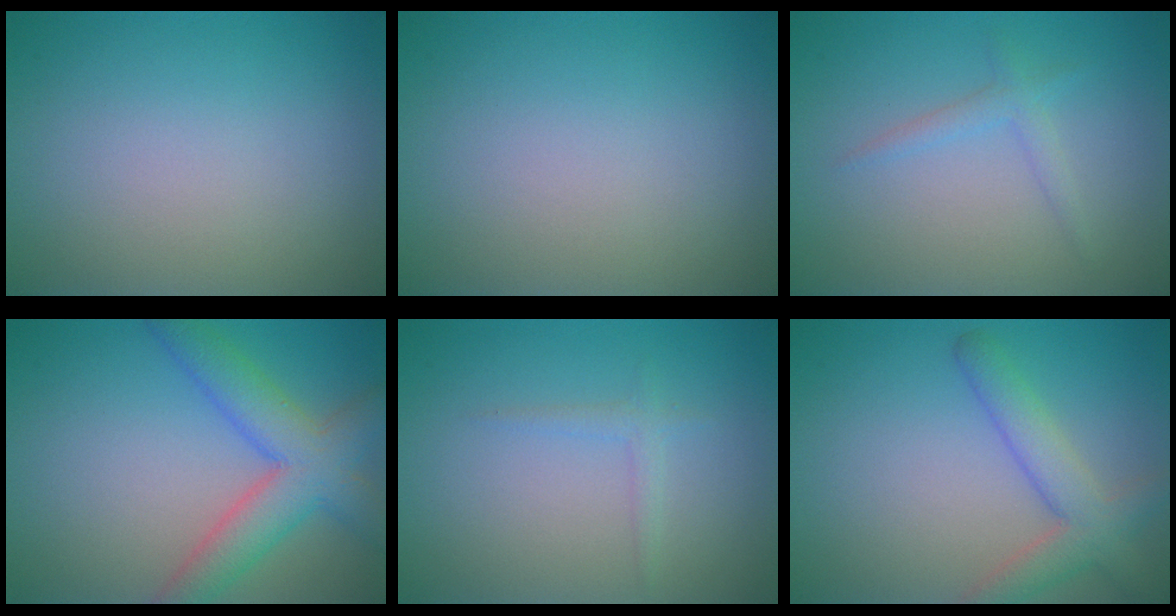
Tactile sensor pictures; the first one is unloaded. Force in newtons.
{"total": 0.0}
{"total": 1.4, "press": 1.4, "slide": 0.0}
{"total": 6.2, "press": 6.2, "slide": 0.4}
{"total": 1.0, "press": 1.0, "slide": 0.1}
{"total": 4.1, "press": 4.1, "slide": 0.3}